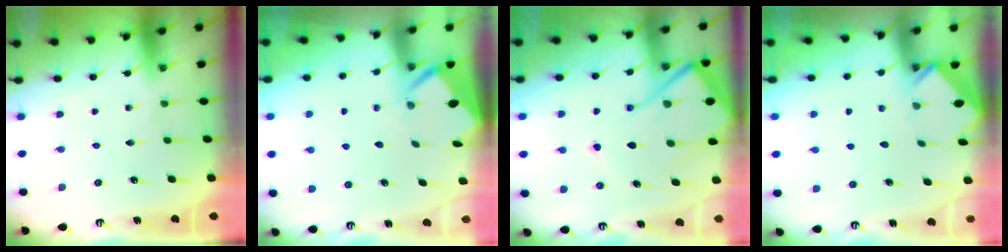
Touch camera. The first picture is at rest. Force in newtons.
{"total": 3.8, "press": 3.8, "slide": 0.3}
{"total": 13.7, "press": 13.6, "slide": 1.6}
{"total": 3.5, "press": 3.5, "slide": 0.5}